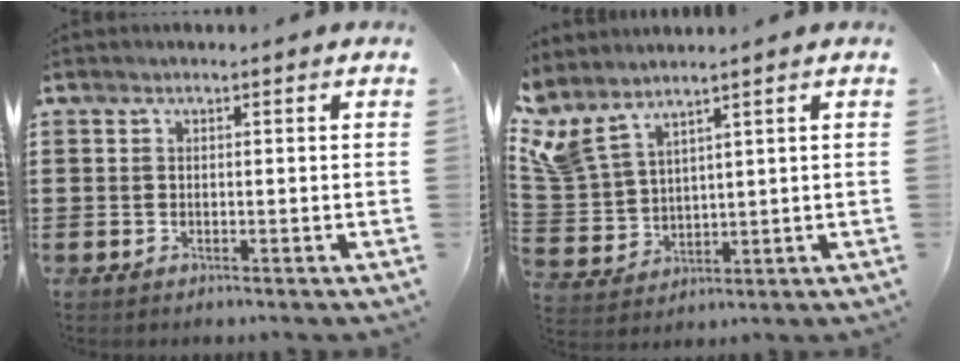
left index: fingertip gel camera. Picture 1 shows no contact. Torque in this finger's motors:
{"motor_torque": [-0.01, -0.01, -0.01, -0.04]}